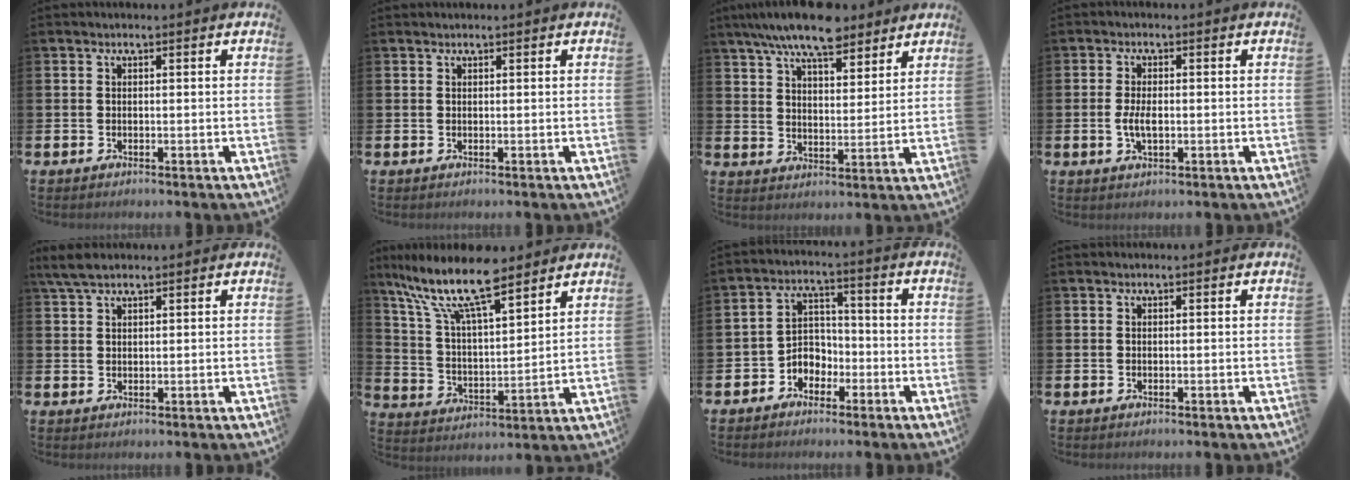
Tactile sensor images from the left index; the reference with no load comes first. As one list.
[{"total": 0.5, "force": [0.5, 0.1, 0.1], "torque": [0.000, 0.000, 0.009]}, {"total": 9.3, "force": [8.1, 2.4, 3.7], "torque": [-0.086, -0.027, 0.148]}, {"total": 3.2, "force": [-0.3, 1.5, 2.8], "torque": [-0.059, 0.000, -0.009]}, {"total": 3.6, "force": [2.9, 1.1, 1.9], "torque": [-0.041, -0.002, 0.053]}, {"total": 12.1, "force": [9.9, 3.1, 6.4], "torque": [-0.147, -0.045, 0.172]}, {"total": 3.6, "force": [-1.8, 2.9, 0.9], "torque": [-0.034, 0.002, -0.044]}, {"total": 0.0}]